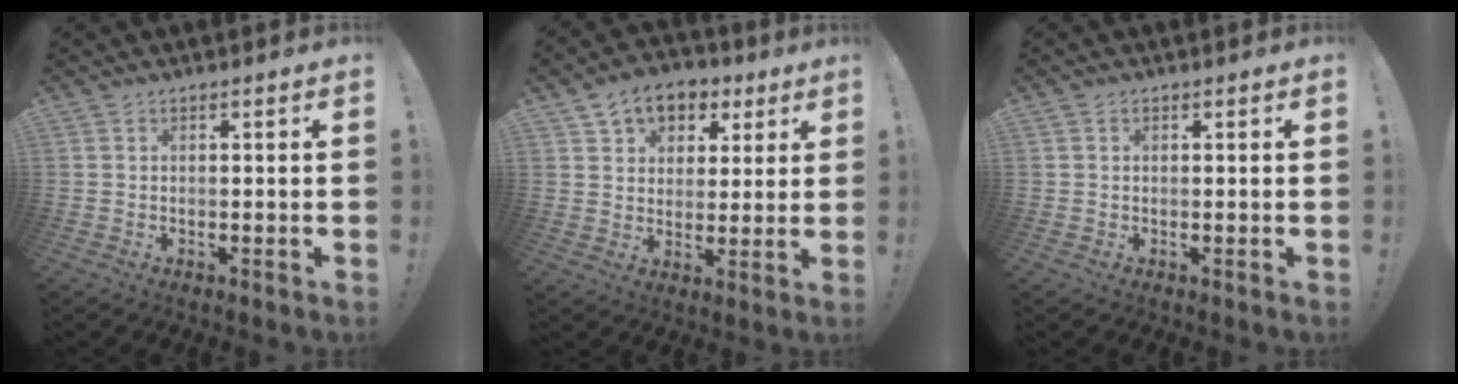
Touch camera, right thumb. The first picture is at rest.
{"total": 9.5, "force": [5.1, 7.2, 3.6], "torque": [-0.054, -0.024, 0.099]}
{"total": 0.6, "force": [0.1, 0.5, 0.2], "torque": [0.000, 0.002, 0.002]}